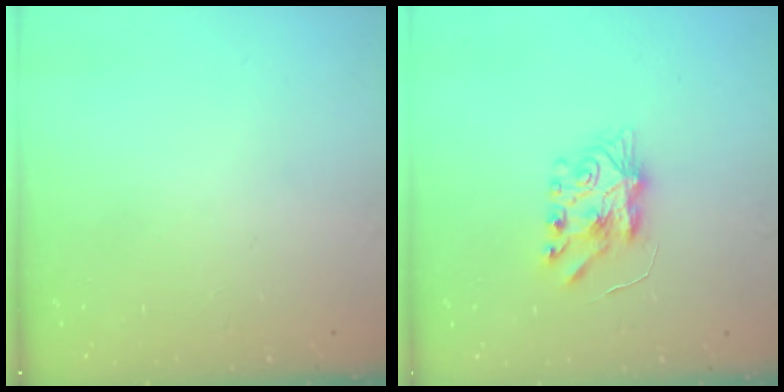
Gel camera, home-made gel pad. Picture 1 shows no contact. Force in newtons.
{"total": 7.4, "press": 7.4, "slide": 0.4}